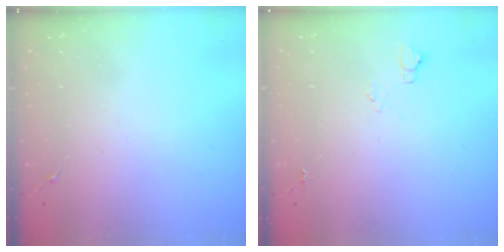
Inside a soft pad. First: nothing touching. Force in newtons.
{"total": 5.5, "press": 5.4, "slide": 0.7}